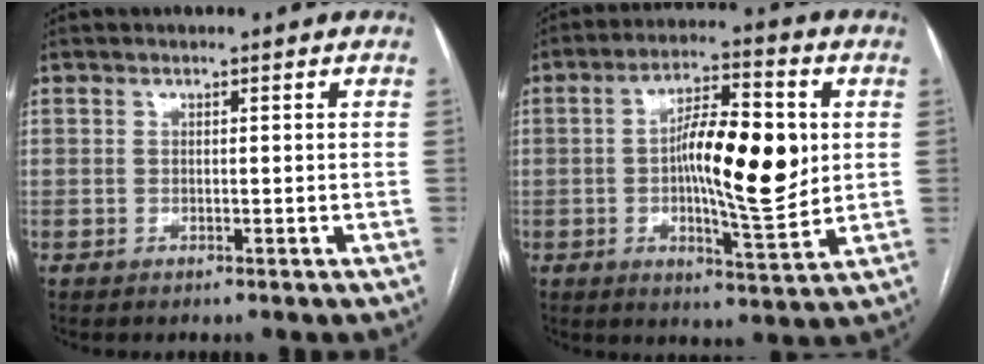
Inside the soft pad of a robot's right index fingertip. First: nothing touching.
{"total": 13.7, "force": [0.8, 3.3, 13.2], "torque": [-0.219, 0.006, 0.010]}